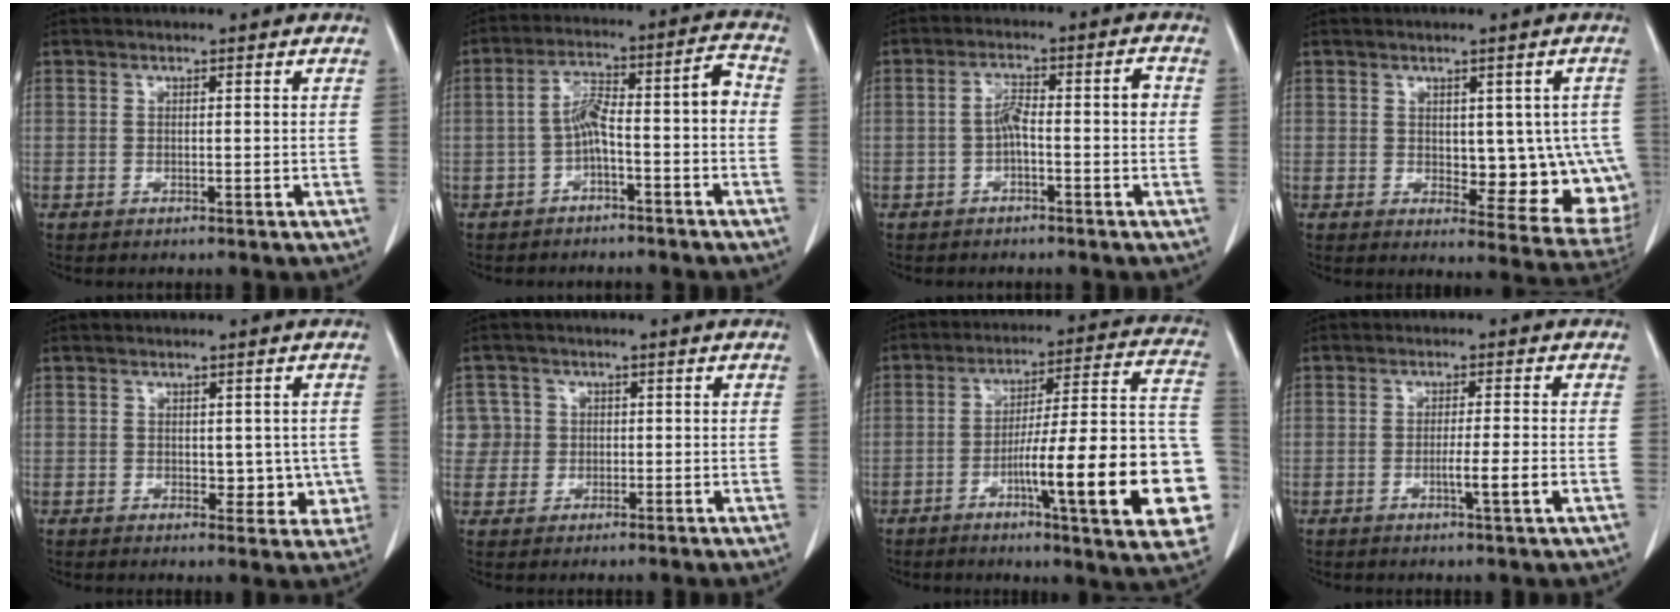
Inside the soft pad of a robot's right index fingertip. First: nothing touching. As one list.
[{"total": 8.4, "force": [-2.2, 1.6, 8.0], "torque": [-0.134, 0.047, -0.035]}, {"total": 5.1, "force": [-0.8, 1.2, 4.9], "torque": [-0.088, 0.024, -0.012]}, {"total": 11.6, "force": [-0.3, 5.5, 10.2], "torque": [-0.102, -0.003, 0.010]}, {"total": 4.3, "force": [-0.1, 2.8, 3.3], "torque": [-0.018, -0.001, 0.006]}, {"total": 4.5, "force": [0.6, 4.4, -0.3], "torque": [0.020, 0.015, 0.012]}, {"total": 23.2, "force": [-6.8, 2.1, 22.1], "torque": [-0.224, 0.014, -0.091]}, {"total": 3.9, "force": [-1.2, -0.5, 3.7], "torque": [-0.059, -0.007, -0.018]}]